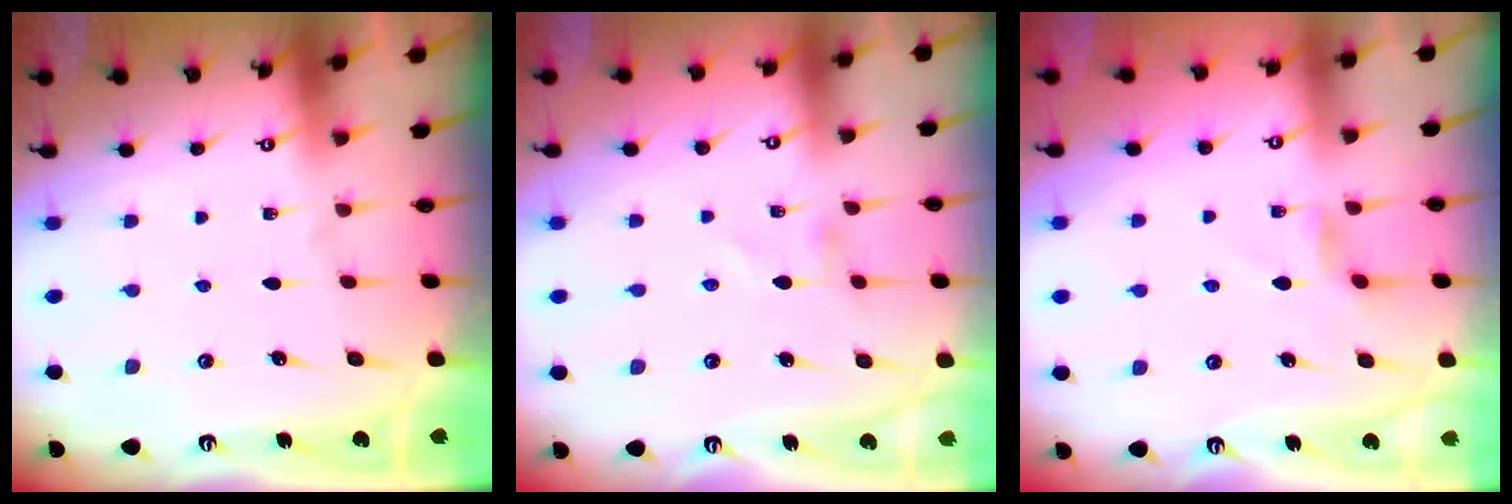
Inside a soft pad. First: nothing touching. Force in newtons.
{"total": 0.0}
{"total": 3.7, "press": 3.6, "slide": 0.6}